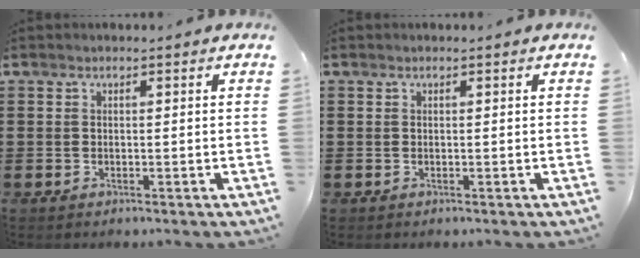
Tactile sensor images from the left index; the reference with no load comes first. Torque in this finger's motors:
{"motor_torque": [-0.01, 0.01, 0.00, 0.01]}